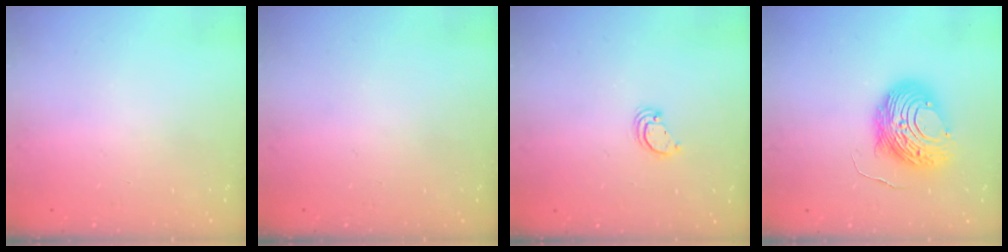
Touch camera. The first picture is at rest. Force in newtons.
{"total": 0.0}
{"total": 3.3, "press": 3.3, "slide": 0.3}
{"total": 11.2, "press": 11.1, "slide": 1.1}